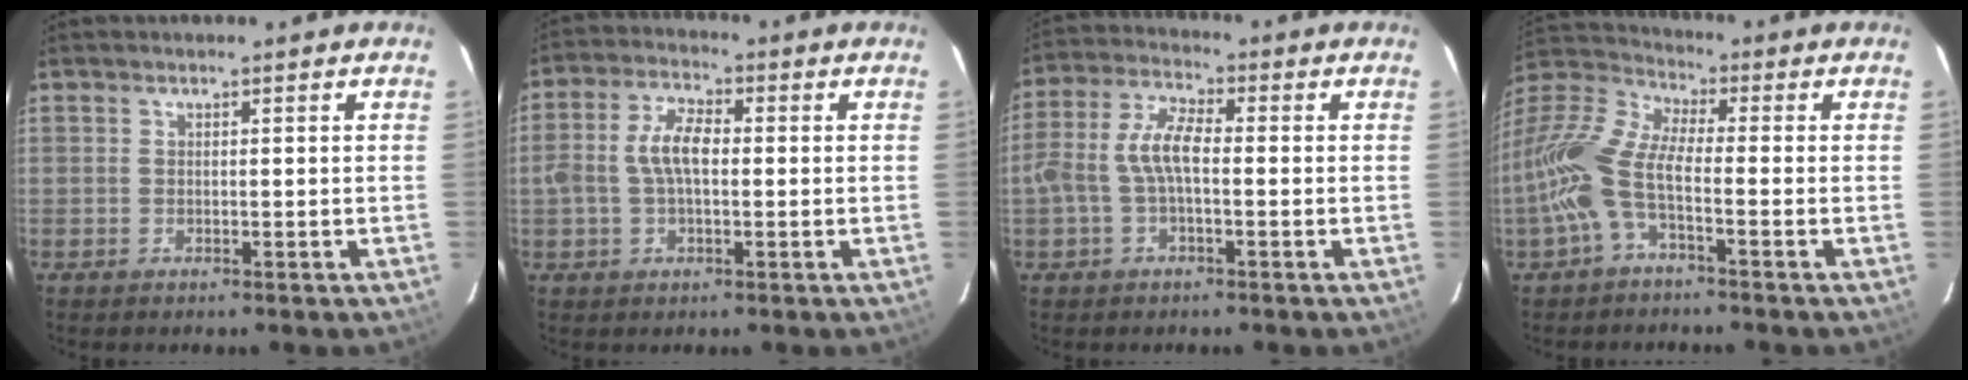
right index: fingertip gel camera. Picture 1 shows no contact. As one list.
[{"total": 7.2, "force": [-0.2, 3.6, 6.2], "torque": [-0.125, 0.015, -0.003]}, {"total": 7.4, "force": [-1.1, 2.9, 6.7], "torque": [-0.148, 0.018, -0.022]}, {"total": 12.9, "force": [-3.7, 4.7, 11.5], "torque": [-0.241, 0.002, -0.084]}]